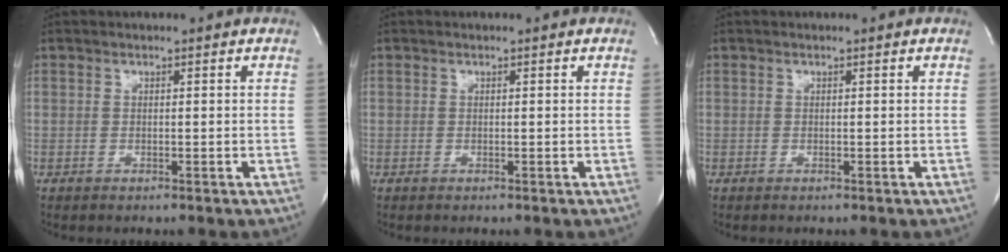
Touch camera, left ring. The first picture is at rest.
{"total": 0.0}
{"total": 0.0}